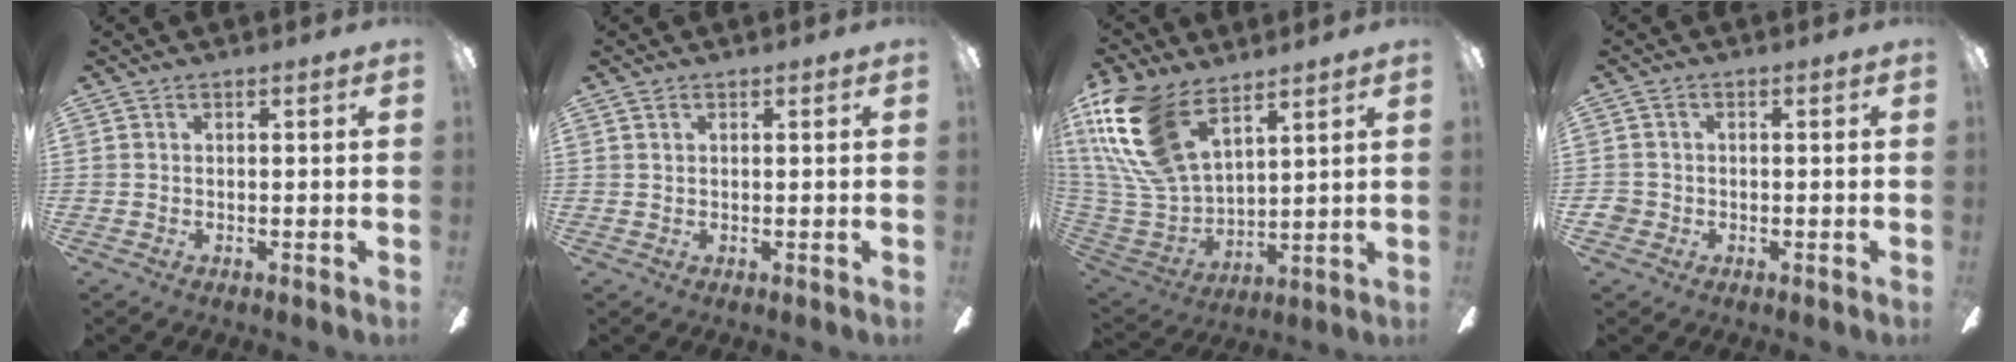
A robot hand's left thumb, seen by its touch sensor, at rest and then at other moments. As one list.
[{"total": 0.8, "force": [0.4, 0.6, 0.4], "torque": [-0.008, 0.004, 0.007]}, {"total": 21.7, "force": [12.3, 11.1, 14.0], "torque": [-0.336, -0.050, 0.222]}, {"total": 2.4, "force": [-1.0, 2.1, 0.7], "torque": [-0.010, 0.007, -0.019]}]